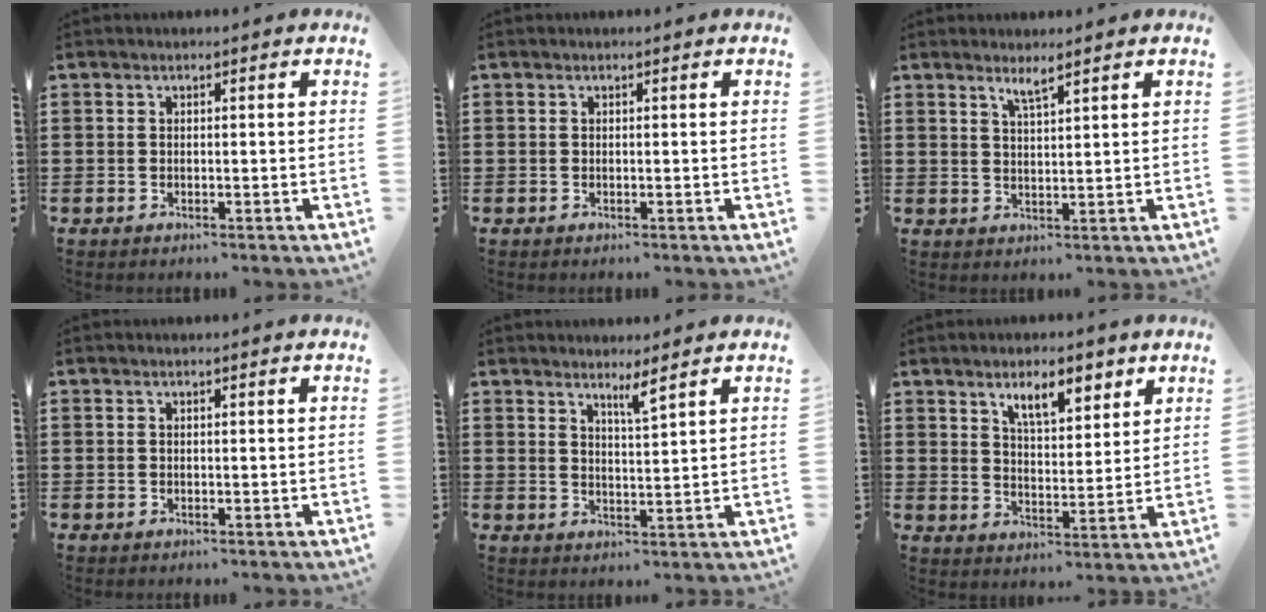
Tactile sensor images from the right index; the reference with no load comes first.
{"total": 0.0}
{"total": 2.4, "force": [1.9, 0.0, 1.4], "torque": [-0.030, 0.000, 0.035]}
{"total": 0.0}
{"total": 2.8, "force": [2.3, -0.3, 1.6], "torque": [-0.035, -0.002, 0.041]}
{"total": 6.9, "force": [4.6, 2.5, 4.6], "torque": [-0.078, -0.005, 0.076]}